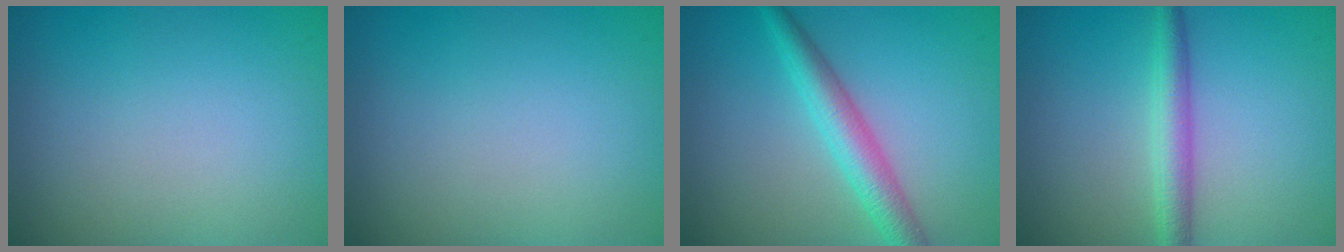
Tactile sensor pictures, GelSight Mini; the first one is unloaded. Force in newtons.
{"total": 0.0}
{"total": 3.6, "press": 3.6, "slide": 0.1}
{"total": 2.8, "press": 2.8, "slide": 0.0}